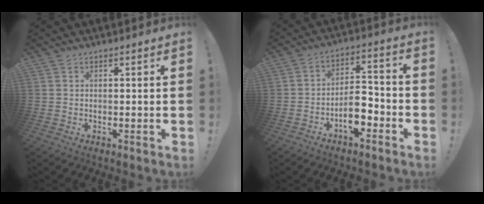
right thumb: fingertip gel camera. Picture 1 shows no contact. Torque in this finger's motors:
{"motor_torque": [1.54, 0.60, 0.11, -0.16, 0.07]}